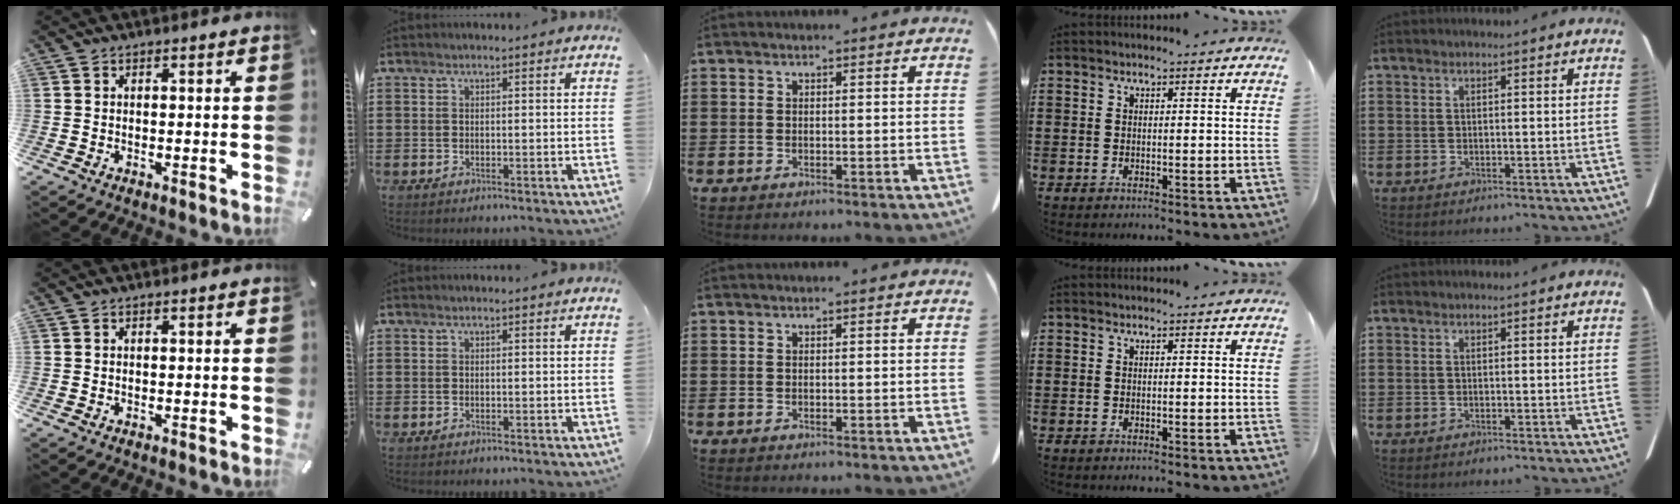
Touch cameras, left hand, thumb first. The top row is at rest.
{}